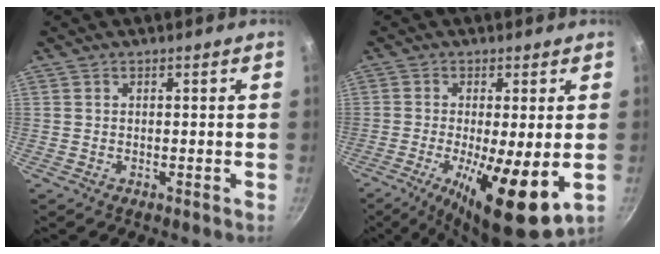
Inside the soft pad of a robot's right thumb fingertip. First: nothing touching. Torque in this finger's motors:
{"motor_torque": [-0.14, 0.87, 0.20, -0.01, 0.15]}